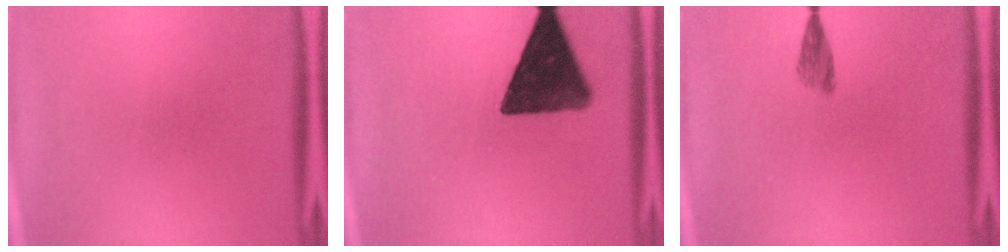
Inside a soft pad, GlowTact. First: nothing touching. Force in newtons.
{"total": 13.9}
{"total": 2.1}